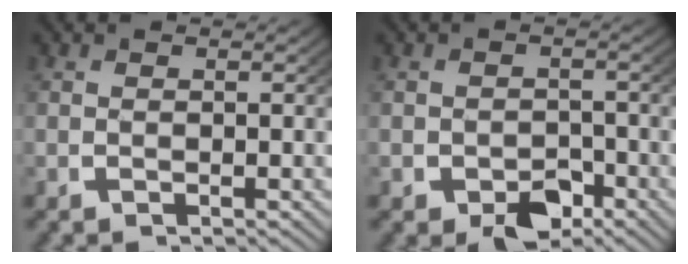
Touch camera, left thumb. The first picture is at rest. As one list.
[{"total": 3.2, "force": [-1.7, 2.2, 1.6], "torque": [-0.023, -0.021, -0.022]}]